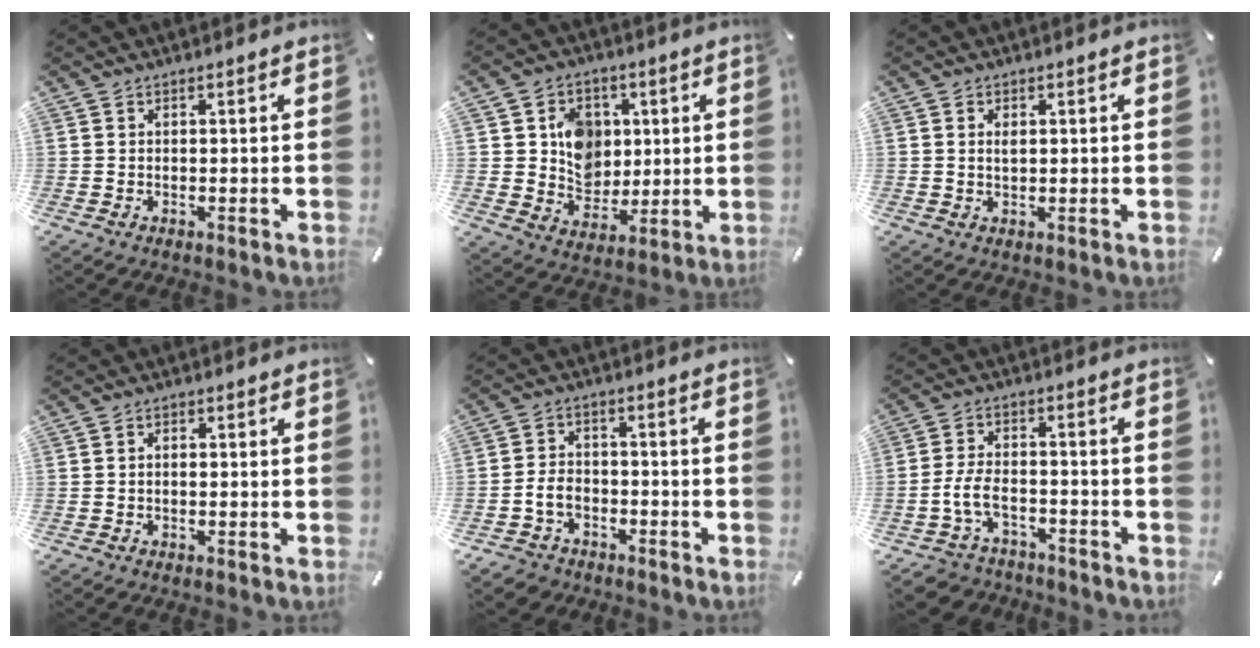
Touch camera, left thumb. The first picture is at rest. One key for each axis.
{"total": 10.2, "fx": 2.0, "fy": 9.4, "fz": 3.5, "tx": -0.048, "ty": -0.006, "tz": 0.042}
{"total": 1.4, "fx": 0.3, "fy": 0.9, "fz": 1.0, "tx": -0.023, "ty": 0.004, "tz": 0.004}
{"total": 1.1, "fx": -0.4, "fy": 0.8, "fz": 0.7, "tx": -0.015, "ty": 0.003, "tz": -0.008}
{"total": 6.1, "fx": -2.7, "fy": 4.9, "fz": 2.5, "tx": -0.064, "ty": 0.015, "tz": -0.051}
{"total": 7.6, "fx": -3.7, "fy": 4.9, "fz": 4.5, "tx": -0.116, "ty": 0.013, "tz": -0.073}